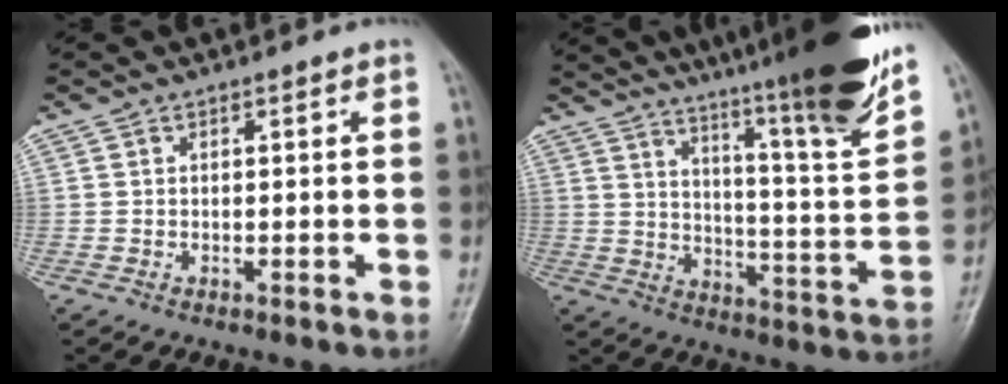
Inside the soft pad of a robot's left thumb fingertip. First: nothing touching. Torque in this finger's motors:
{"motor_torque": [1.98, 0.12, 1.49, -1.28, 0.18]}